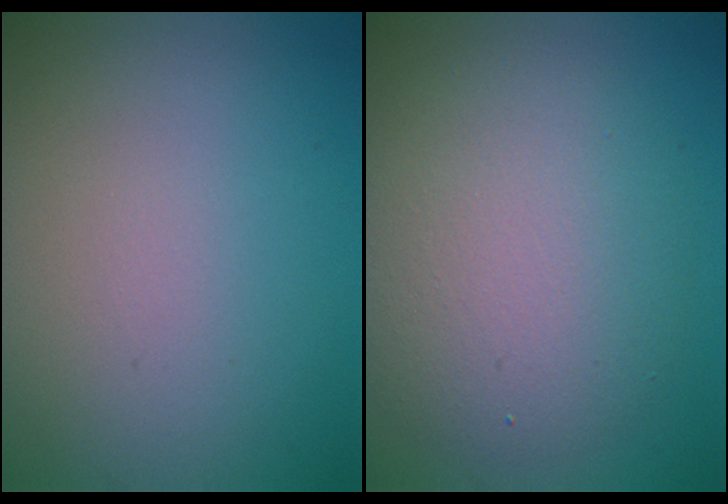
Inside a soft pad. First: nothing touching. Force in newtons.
{"total": 6.3, "press": 6.3, "slide": 0.4}